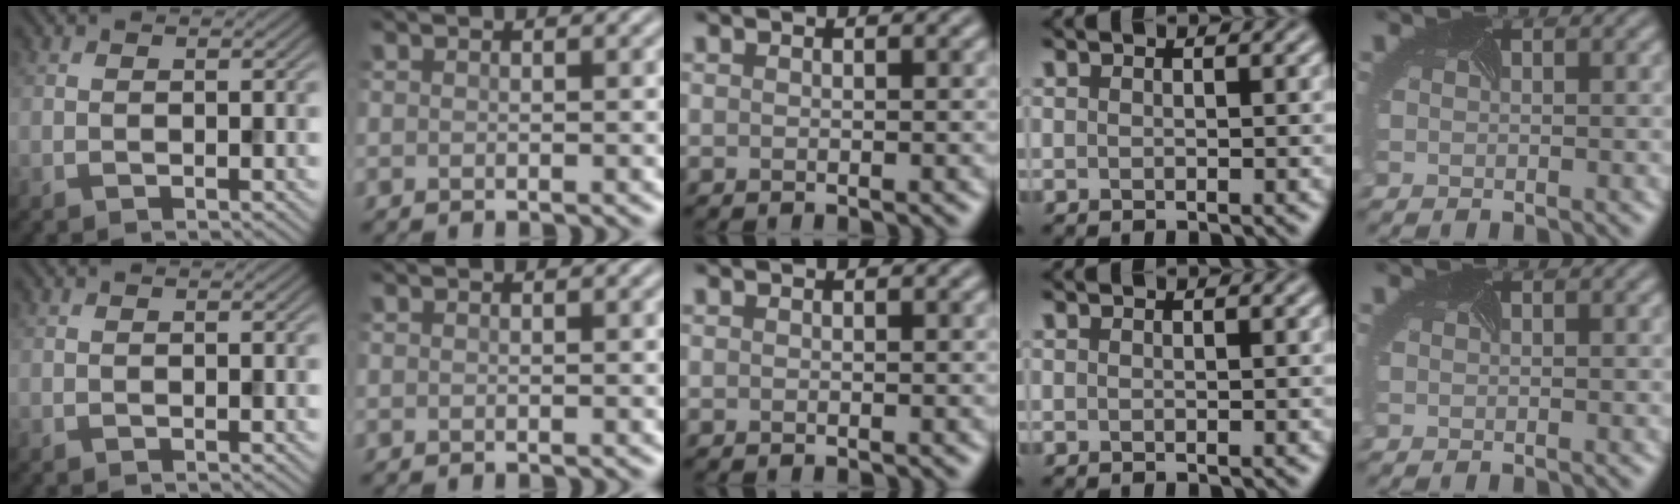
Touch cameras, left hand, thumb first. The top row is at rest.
{}